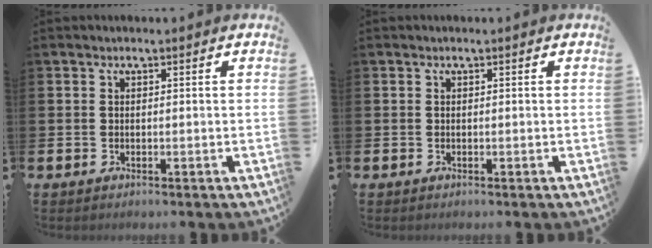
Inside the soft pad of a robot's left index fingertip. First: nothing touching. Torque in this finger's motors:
{"motor_torque": [0.00, 0.00, 0.00, 0.01]}